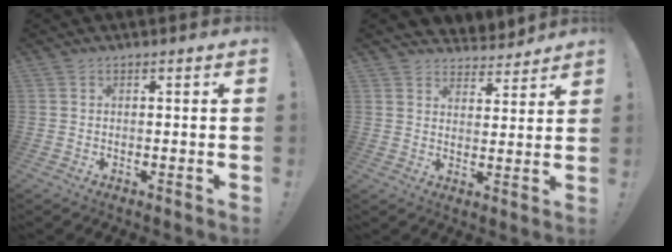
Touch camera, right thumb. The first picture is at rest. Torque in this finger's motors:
{"motor_torque": [-0.75, 0.94, 0.35, 1.48, 0.18]}